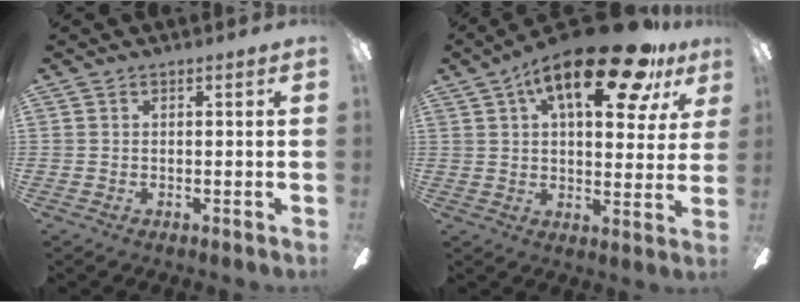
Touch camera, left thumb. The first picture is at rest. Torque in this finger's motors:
{"motor_torque": [0.56, 0.83, 1.76, -1.01, 0.16]}